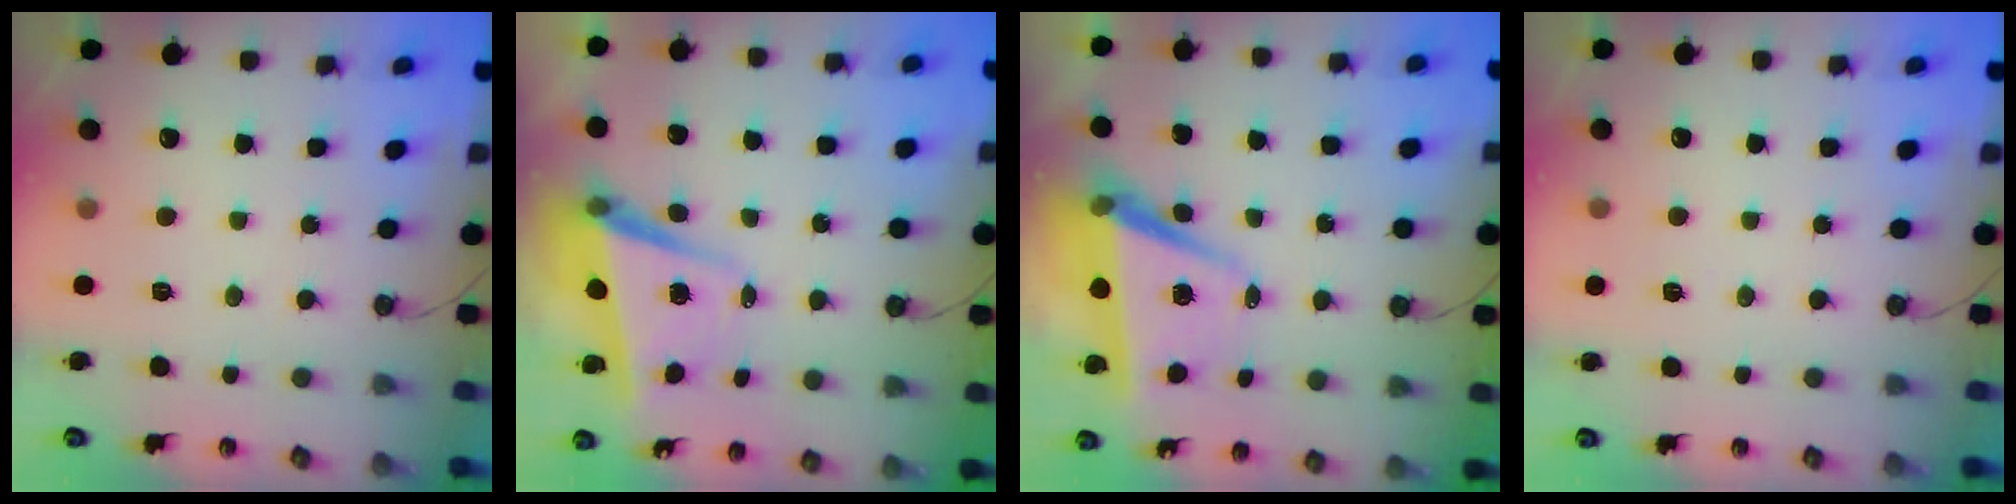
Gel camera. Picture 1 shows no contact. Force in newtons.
{"total": 5.6, "press": 5.6, "slide": 0.8}
{"total": 7.5, "press": 6.1, "slide": 4.4}
{"total": 4.6, "press": 1.3, "slide": 4.4}